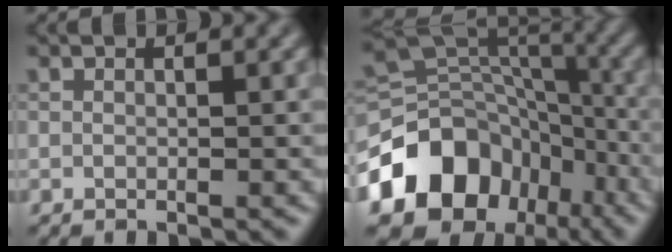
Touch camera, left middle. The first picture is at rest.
{"total": 11.8, "force": [-5.6, 9.0, 5.2], "torque": [-0.100, 0.005, -0.103]}